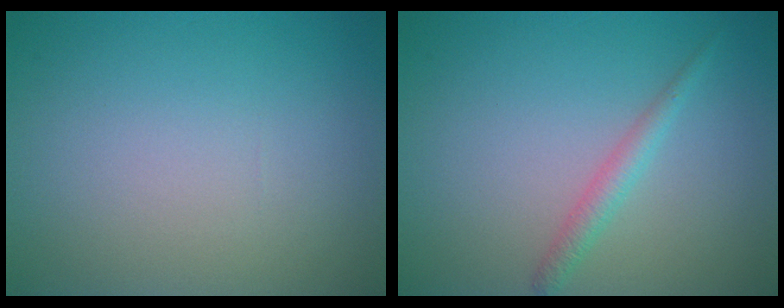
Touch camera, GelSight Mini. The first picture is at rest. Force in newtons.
{"total": 1.6, "press": 1.6, "slide": 0.0}